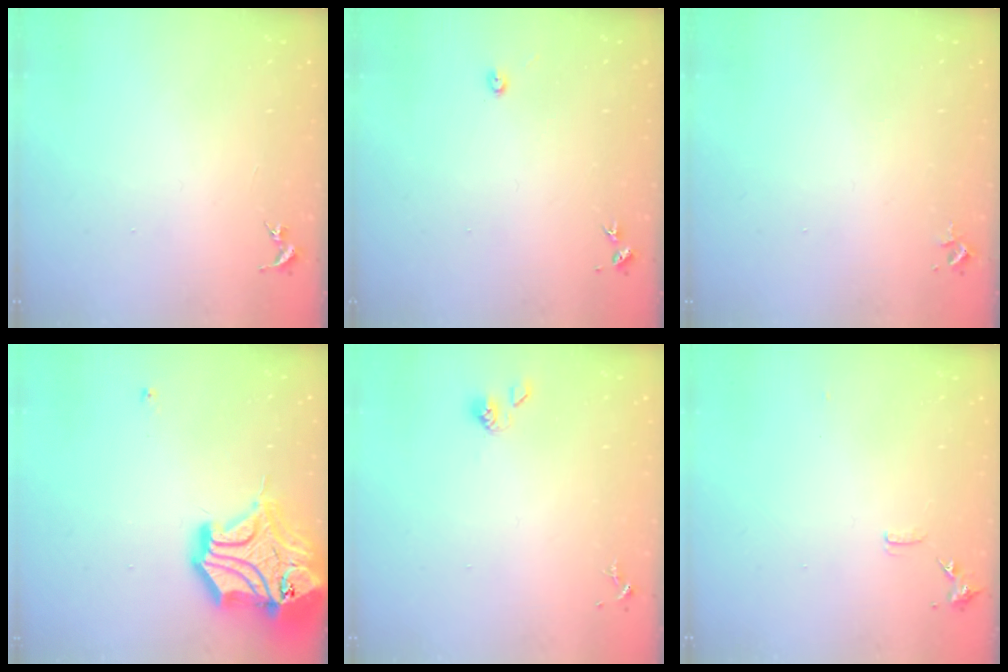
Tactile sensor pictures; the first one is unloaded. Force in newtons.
{"total": 4.1, "press": 4.1, "slide": 0.4}
{"total": 2.4, "press": 2.4, "slide": 0.3}
{"total": 23.5, "press": 23.3, "slide": 3.4}
{"total": 4.4, "press": 4.1, "slide": 1.6}
{"total": 6.8, "press": 6.7, "slide": 0.9}